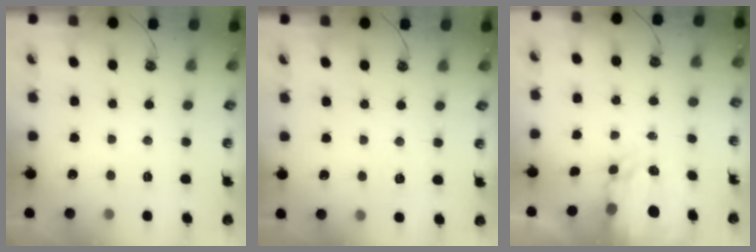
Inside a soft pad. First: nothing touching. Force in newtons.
{"total": 2.6, "press": 2.6, "slide": 0.2}
{"total": 4.0, "press": 4.0, "slide": 0.3}